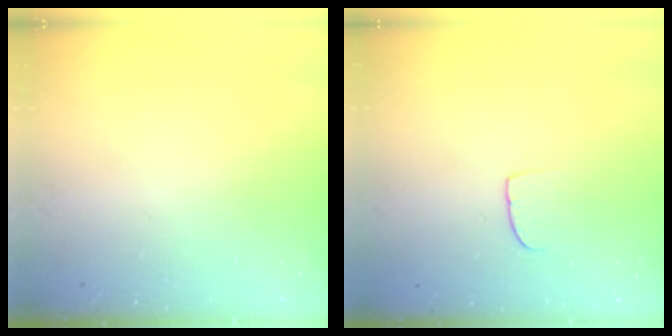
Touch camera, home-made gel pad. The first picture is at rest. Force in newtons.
{"total": 5.6, "press": 5.5, "slide": 0.5}